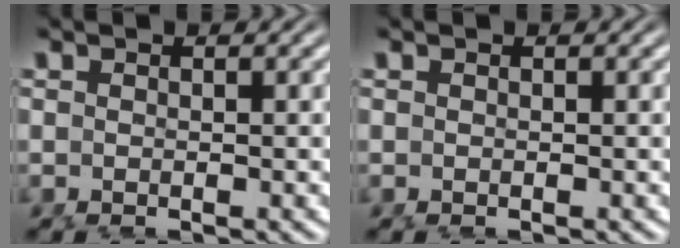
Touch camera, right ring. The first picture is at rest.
{"total": 0.0}